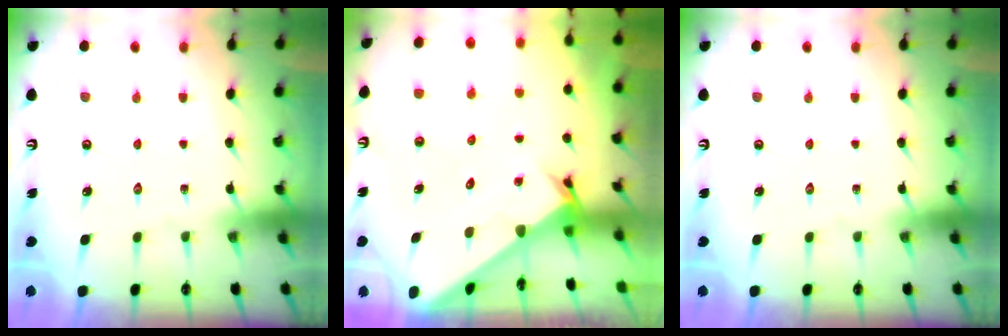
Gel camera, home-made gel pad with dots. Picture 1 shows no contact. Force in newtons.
{"total": 2.5, "press": 2.5, "slide": 0.2}
{"total": 0.0}